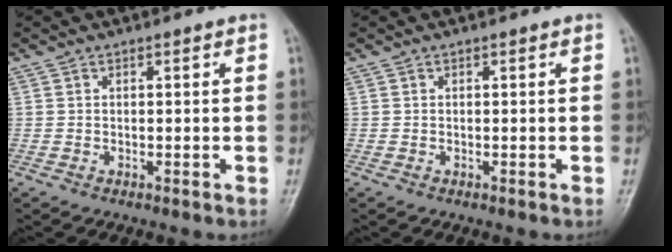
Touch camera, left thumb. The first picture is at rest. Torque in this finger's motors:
{"motor_torque": [0.00, 0.00, 0.00, 0.00, 0.00]}